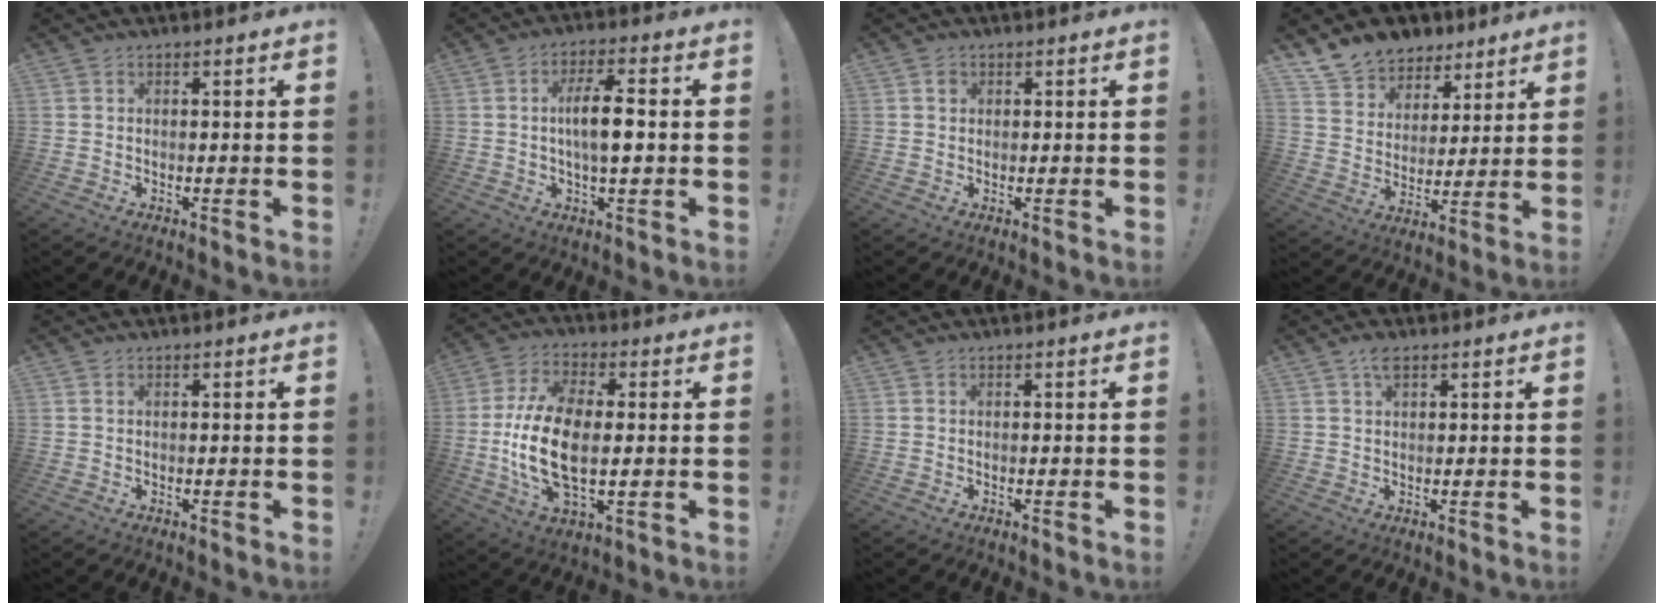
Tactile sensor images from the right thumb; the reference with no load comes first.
{"total": 9.2, "force": [-0.3, 2.8, 8.8], "torque": [-0.158, 0.007, -0.013]}
{"total": 1.2, "force": [0.4, 1.0, 0.3], "torque": [-0.001, 0.001, 0.007]}
{"total": 11.0, "force": [8.2, 7.1, 1.8], "torque": [-0.035, -0.062, 0.160]}
{"total": 0.0}
{"total": 17.6, "force": [-1.1, 9.2, 15.0], "torque": [-0.303, -0.003, -0.019]}
{"total": 0.0}
{"total": 3.2, "force": [1.8, 1.5, 2.1], "torque": [-0.038, -0.001, 0.031]}